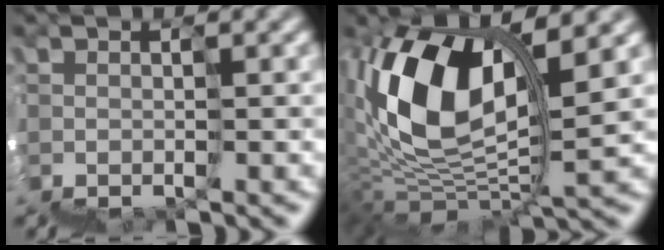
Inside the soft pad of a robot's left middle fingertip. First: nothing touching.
{"total": 8.8, "force": [6.5, 2.5, 5.3], "torque": [-0.133, 0.040, 0.114]}